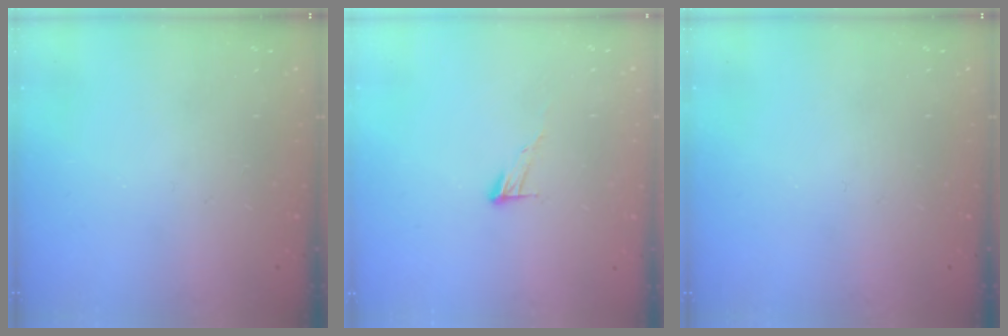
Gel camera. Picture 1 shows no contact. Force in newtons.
{"total": 5.6, "press": 5.6, "slide": 0.2}
{"total": 0.0}